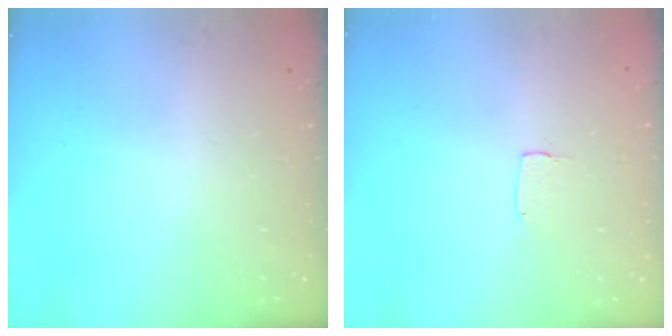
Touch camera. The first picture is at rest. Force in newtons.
{"total": 3.4, "press": 3.4, "slide": 0.1}